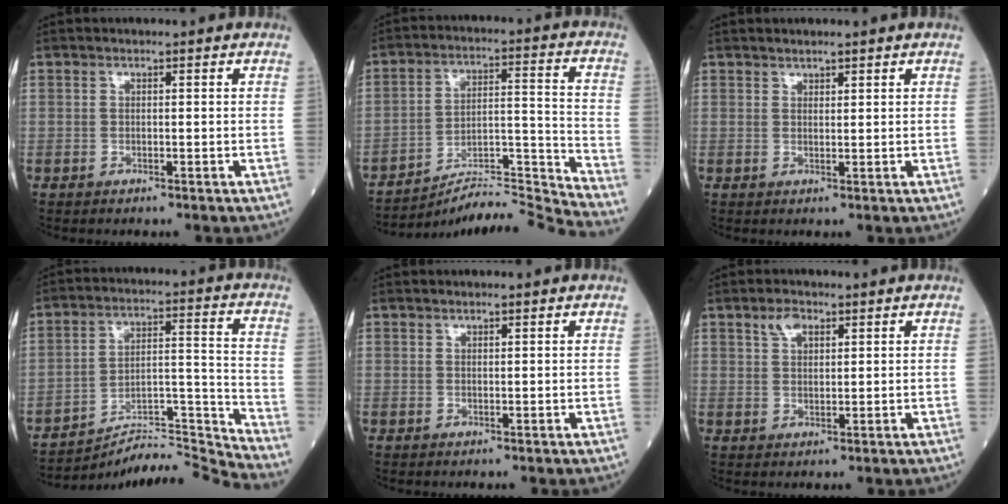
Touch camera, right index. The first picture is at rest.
{"total": 15.2, "force": [-14.6, -3.9, 1.2], "torque": [-0.005, 0.035, -0.236]}
{"total": 1.3, "force": [1.2, 0.3, 0.4], "torque": [-0.011, 0.003, 0.024]}
{"total": 13.7, "force": [-13.2, -3.5, 0.3], "torque": [0.005, 0.047, -0.217]}
{"total": 0.7, "force": [0.7, 0.0, 0.2], "torque": [-0.009, 0.002, 0.015]}
{"total": 2.9, "force": [1.9, 1.4, 1.7], "torque": [-0.035, 0.005, 0.040]}